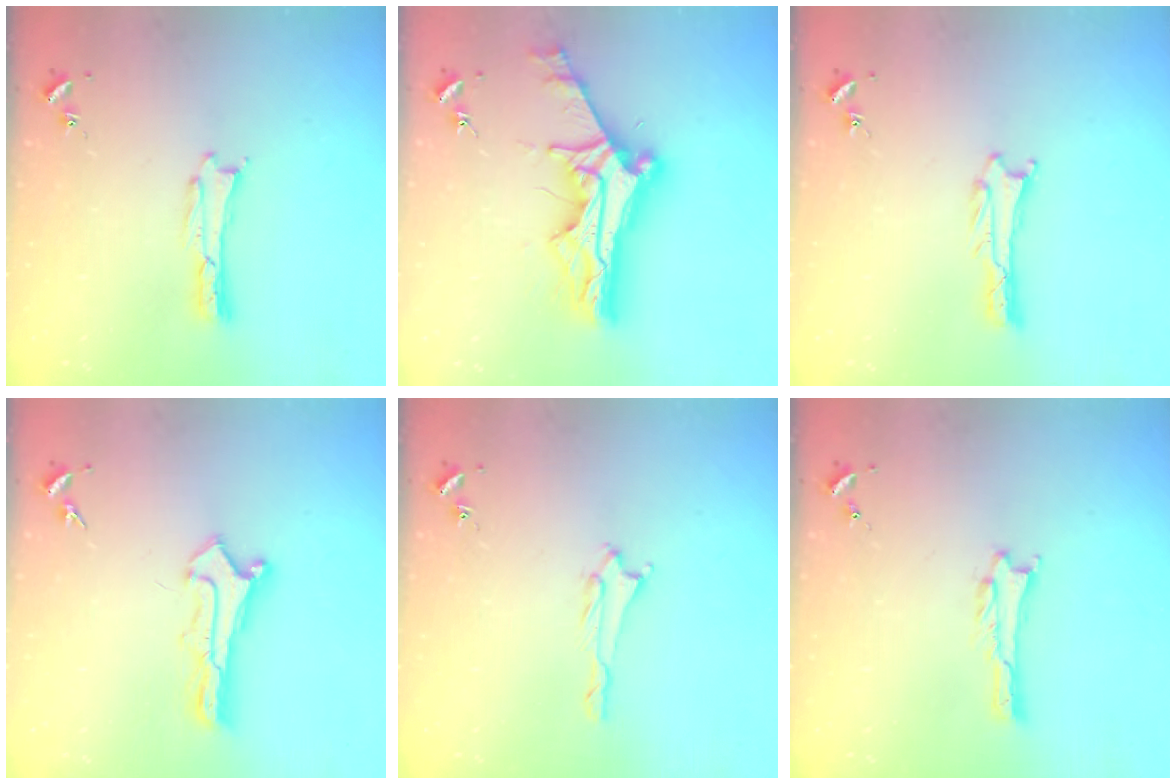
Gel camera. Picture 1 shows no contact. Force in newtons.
{"total": 12.3, "press": 12.3, "slide": 1.1}
{"total": 0.6, "press": 0.6, "slide": 0.1}
{"total": 1.1, "press": 1.1, "slide": 0.1}
{"total": 1.3, "press": 1.3, "slide": 0.1}
{"total": 1.0, "press": 1.0, "slide": 0.1}